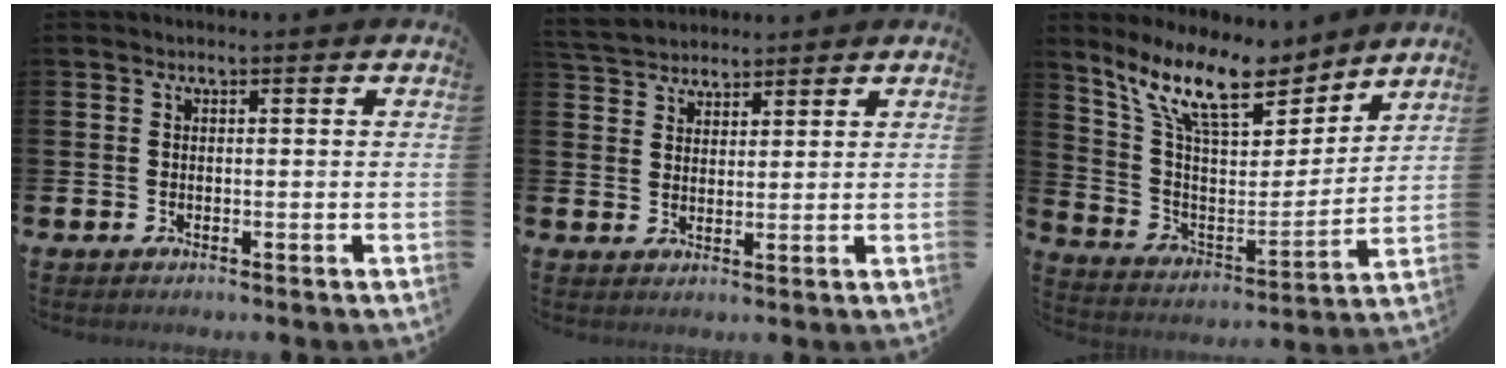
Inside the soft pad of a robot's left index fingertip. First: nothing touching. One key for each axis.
{"total": 4.1, "fx": 3.9, "fy": 1.2, "fz": -0.3, "tx": -0.004, "ty": -0.014, "tz": 0.071}
{"total": 13.3, "fx": 11.0, "fy": 4.2, "fz": 6.2, "tx": -0.149, "ty": -0.064, "tz": 0.196}